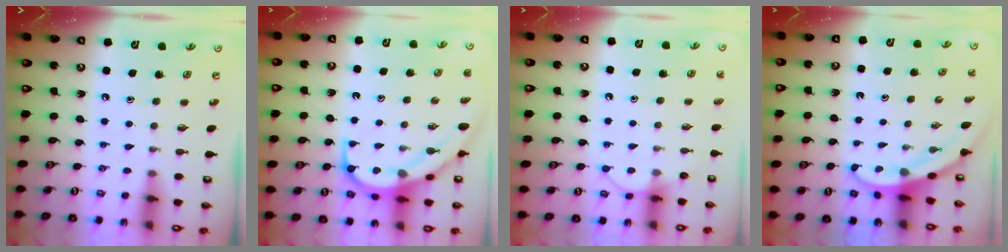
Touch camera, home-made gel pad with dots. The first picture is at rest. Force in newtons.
{"total": 11.1, "press": 11.1, "slide": 1.0}
{"total": 6.5, "press": 6.5, "slide": 0.5}
{"total": 3.2, "press": 3.2, "slide": 0.1}